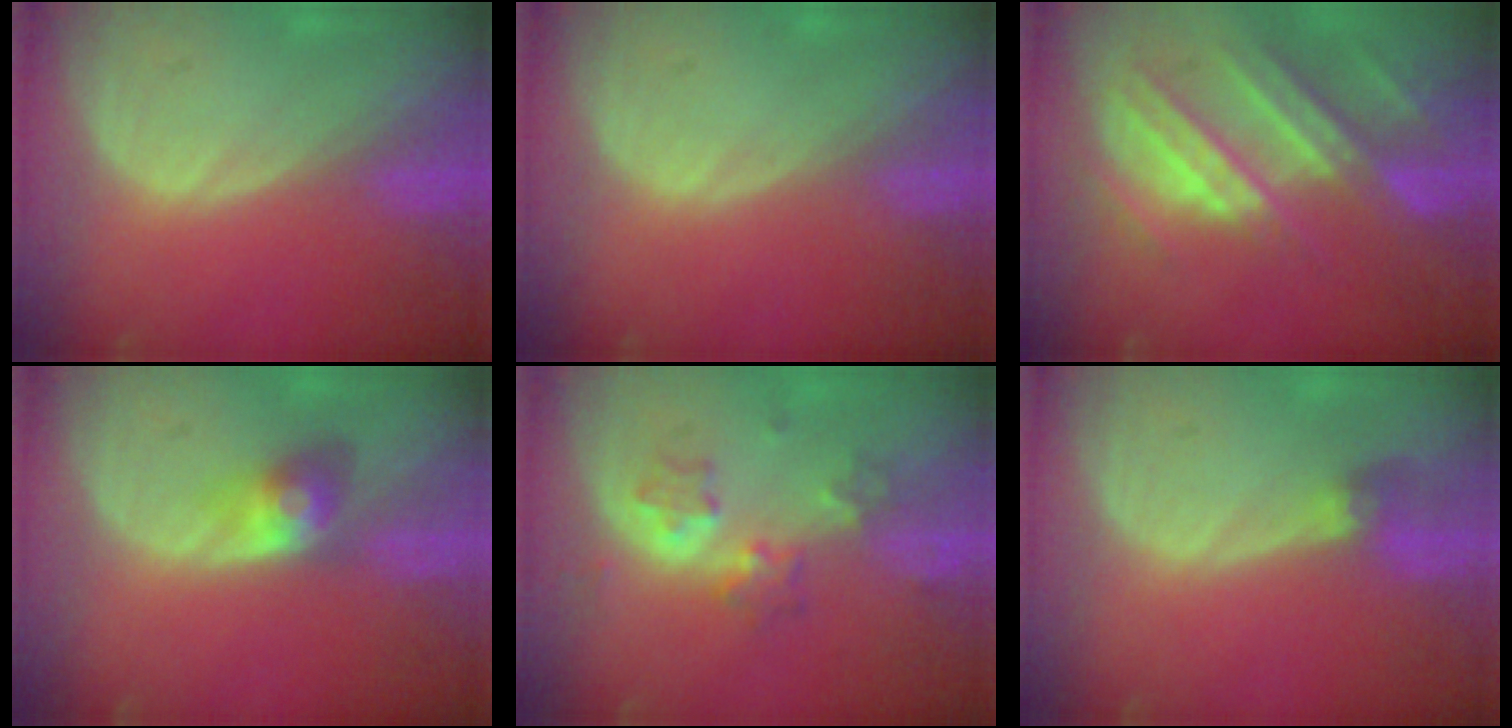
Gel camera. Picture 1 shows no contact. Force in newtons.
{"total": 0.0}
{"total": 10.8, "press": 9.6, "slide": 4.9}
{"total": 3.8, "press": 3.8, "slide": 0.2}
{"total": 5.3, "press": 5.2, "slide": 1.2}
{"total": 2.9, "press": 2.6, "slide": 1.2}